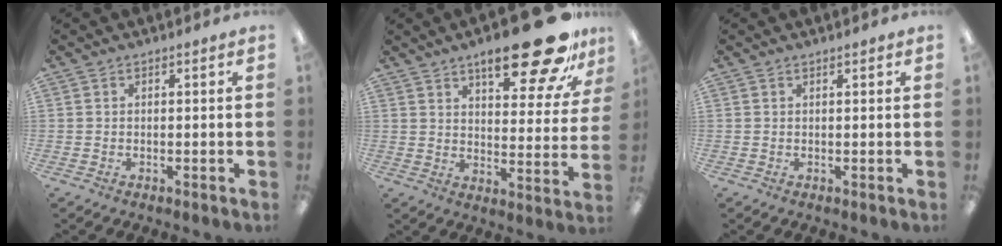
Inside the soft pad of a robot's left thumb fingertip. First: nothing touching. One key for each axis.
{"total": 20.6, "fx": 13.7, "fy": 6.5, "fz": 13.9, "tx": -0.191, "ty": -0.083, "tz": 0.219}
{"total": 0.6, "fx": 0.5, "fy": 0.1, "fz": 0.3, "tx": -0.007, "ty": 0.001, "tz": 0.008}